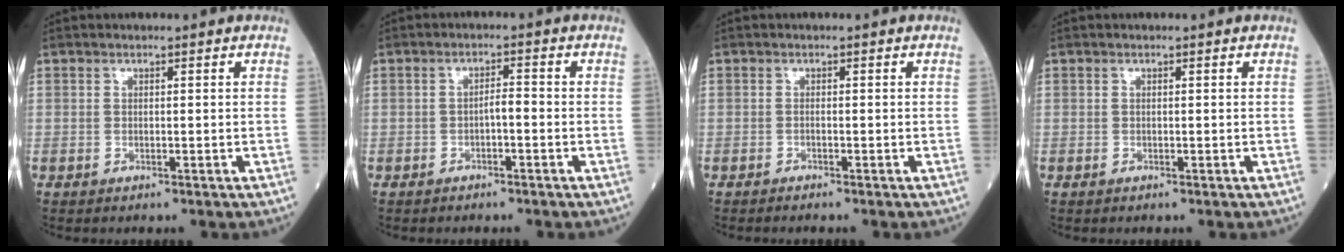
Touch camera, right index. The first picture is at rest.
{"total": 1.8, "force": [-0.7, 0.4, 1.6], "torque": [-0.024, 0.004, -0.013]}
{"total": 0.6, "force": [-0.6, -0.1, 0.2], "torque": [-0.006, 0.000, -0.012]}
{"total": 0.0}